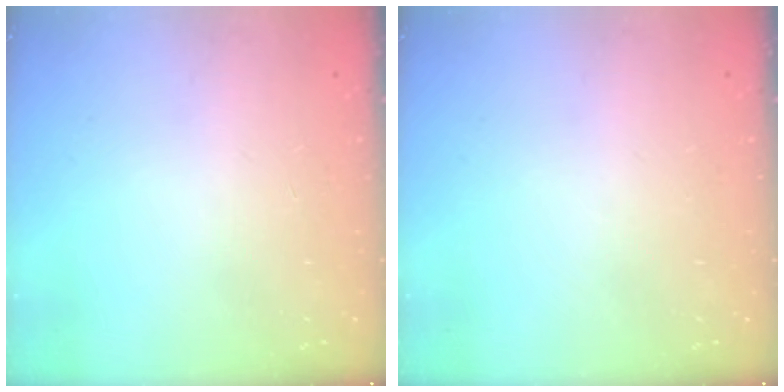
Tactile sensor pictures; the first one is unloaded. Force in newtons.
{"total": 0.0}